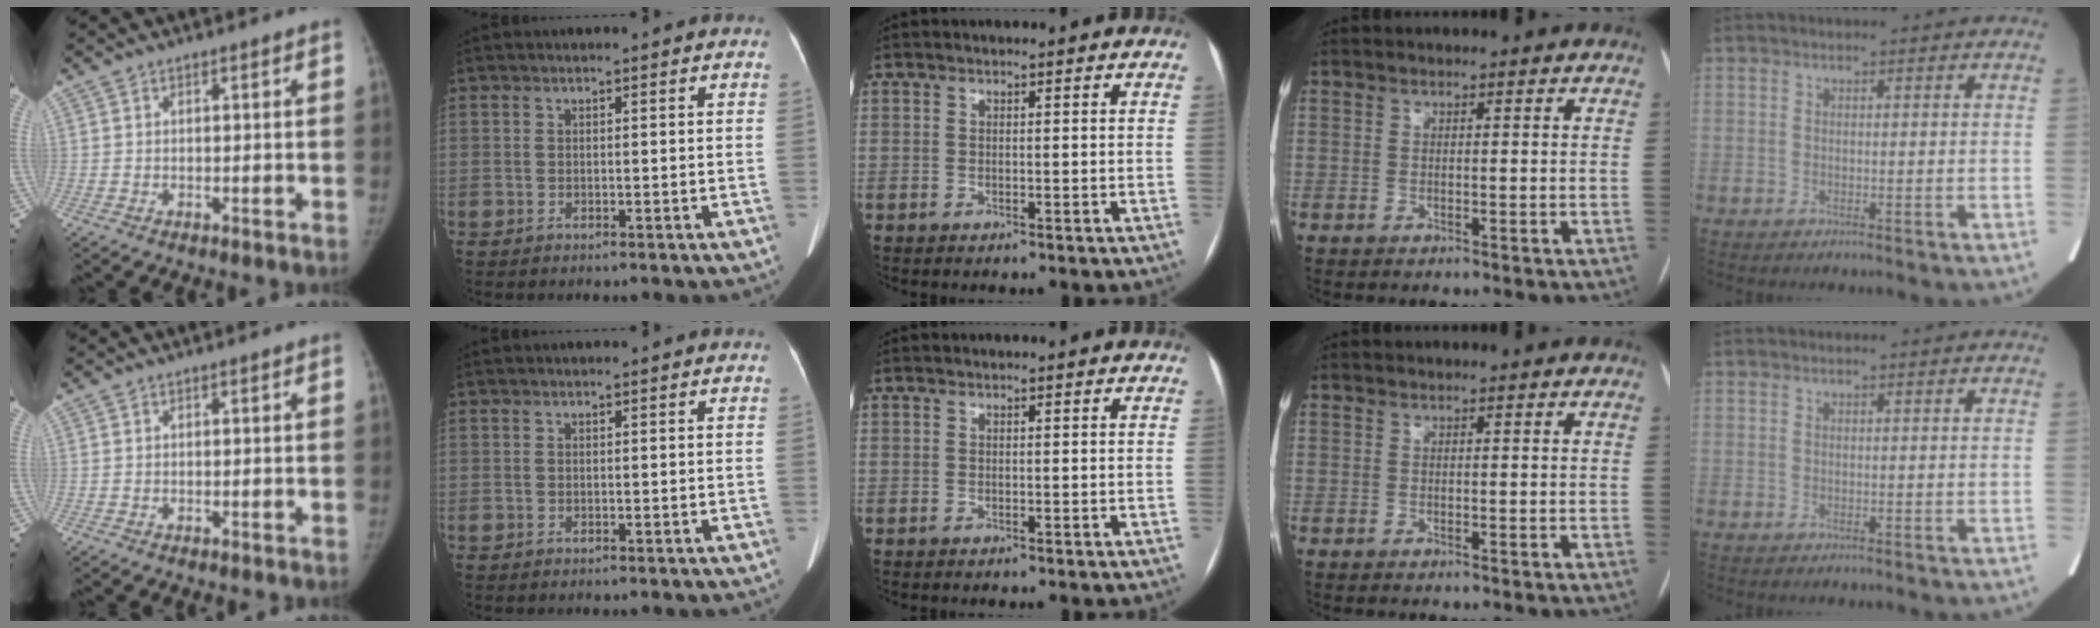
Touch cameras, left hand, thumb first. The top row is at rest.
{}